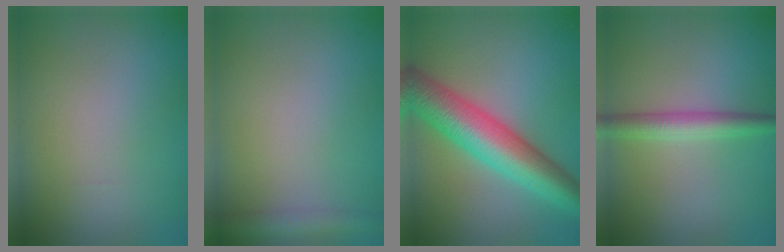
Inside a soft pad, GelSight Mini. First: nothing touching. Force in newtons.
{"total": 2.7, "press": 2.7, "slide": 0.2}
{"total": 8.5, "press": 8.5, "slide": 0.1}
{"total": 2.9, "press": 2.9, "slide": 0.1}